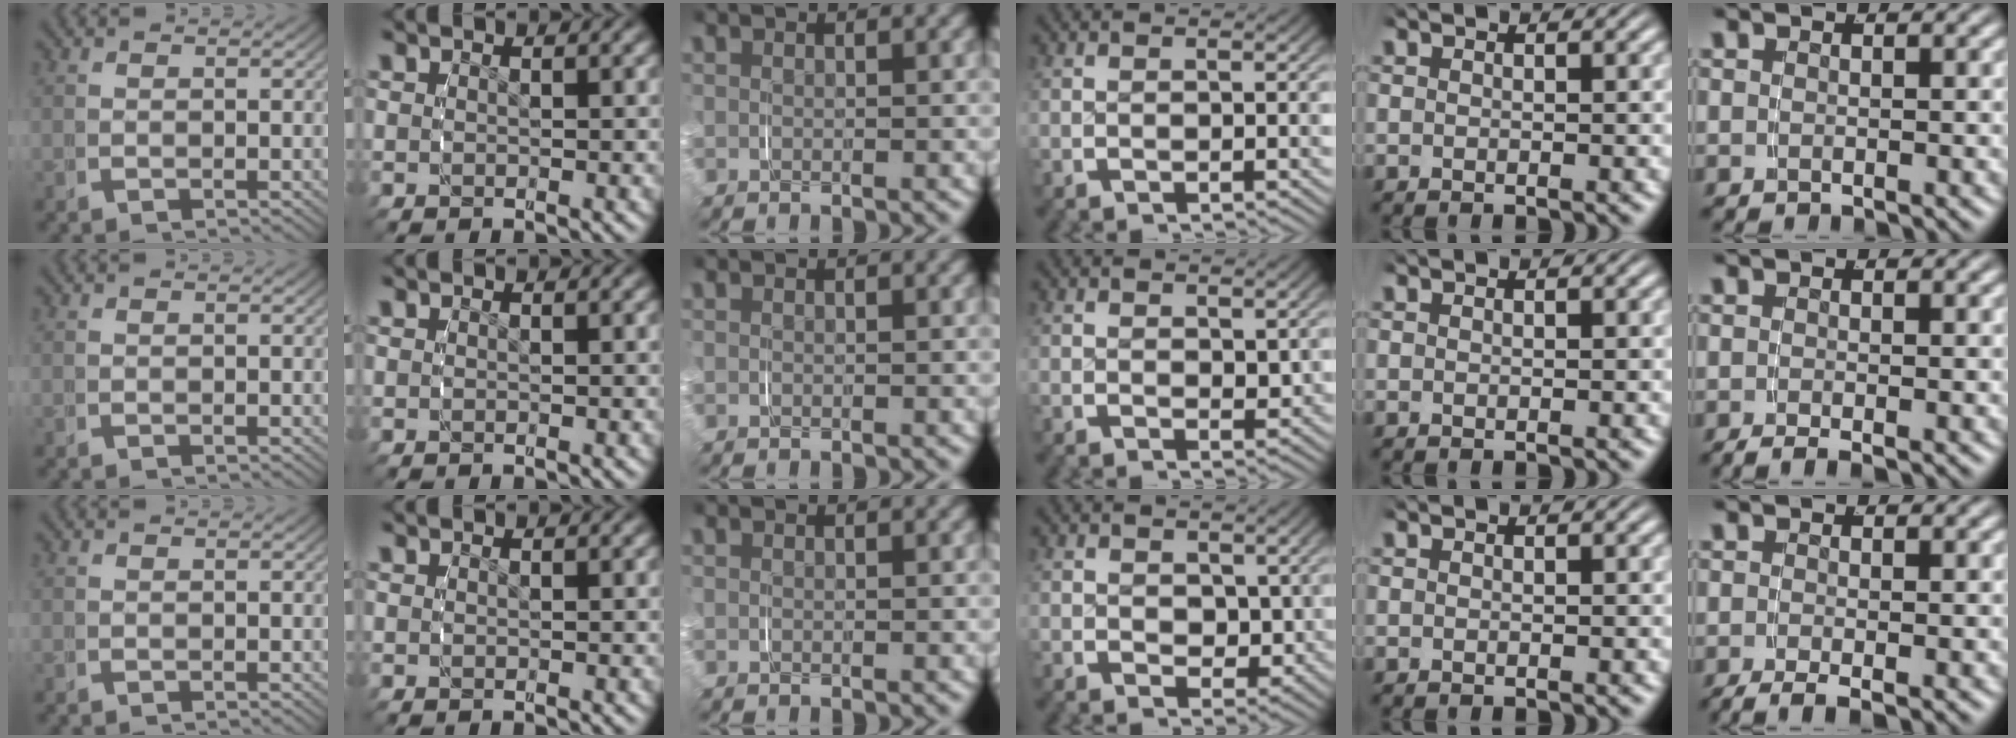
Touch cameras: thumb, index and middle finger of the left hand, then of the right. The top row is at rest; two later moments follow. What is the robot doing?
{"motion": "grasp_and_lifting", "object": "toothpaste"}